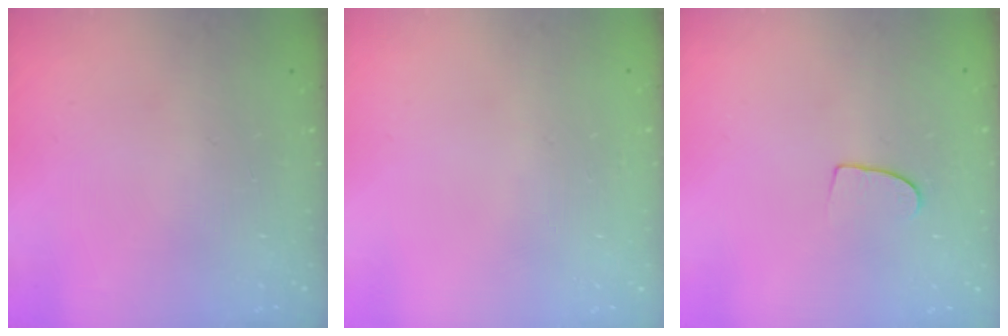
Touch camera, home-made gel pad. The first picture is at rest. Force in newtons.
{"total": 0.0}
{"total": 6.8, "press": 6.8, "slide": 0.6}